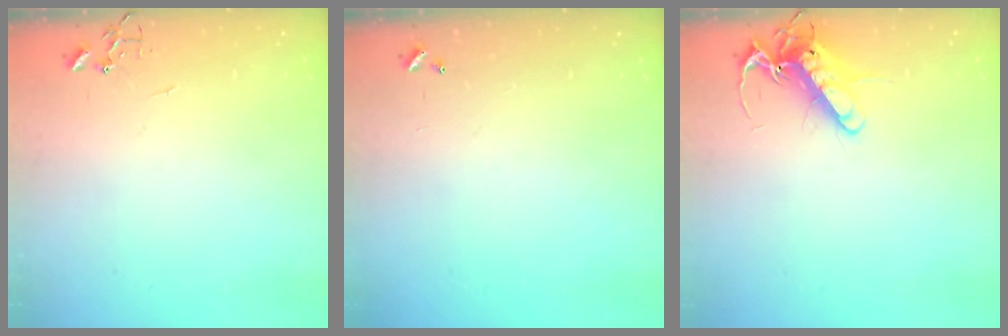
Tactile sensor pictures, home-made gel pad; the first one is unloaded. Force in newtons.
{"total": 0.0}
{"total": 13.9, "press": 13.8, "slide": 1.7}